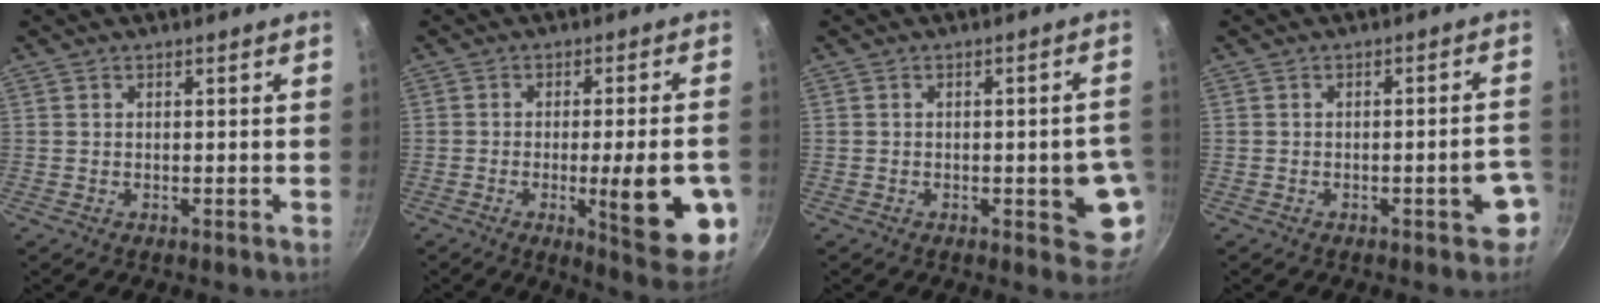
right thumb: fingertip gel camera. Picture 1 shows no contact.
{"total": 16.2, "force": [-4.1, 3.7, 15.2], "torque": [-0.179, 0.001, -0.050]}
{"total": 8.7, "force": [-1.7, 3.4, 7.9], "torque": [-0.064, 0.008, -0.018]}
{"total": 6.2, "force": [-2.7, 2.0, 5.2], "torque": [-0.041, 0.033, -0.028]}